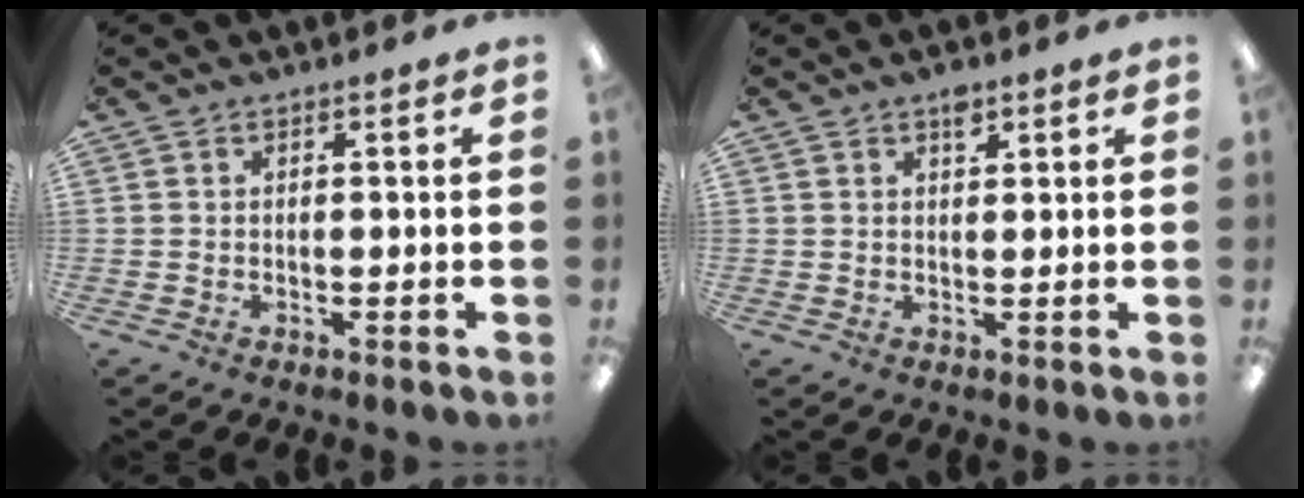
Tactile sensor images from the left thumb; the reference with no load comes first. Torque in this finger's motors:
{"motor_torque": [-0.01, -0.19, 0.22, -0.05, 0.01]}